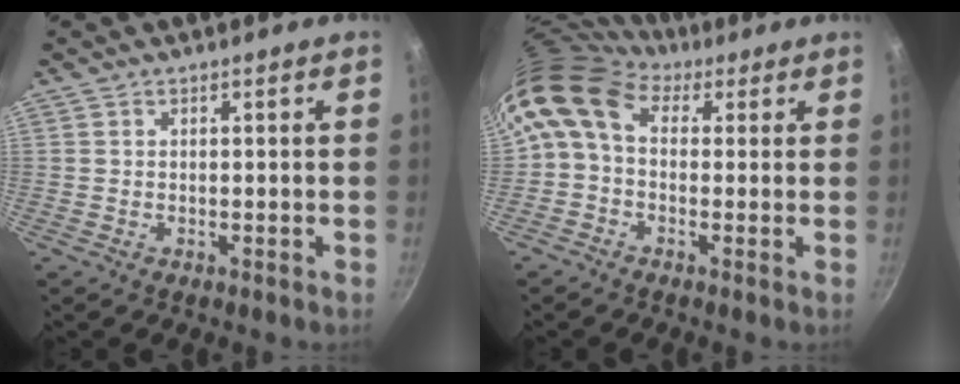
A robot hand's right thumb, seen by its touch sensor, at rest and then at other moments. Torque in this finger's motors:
{"motor_torque": [2.37, 2.64, 0.77, -0.60, 0.47]}